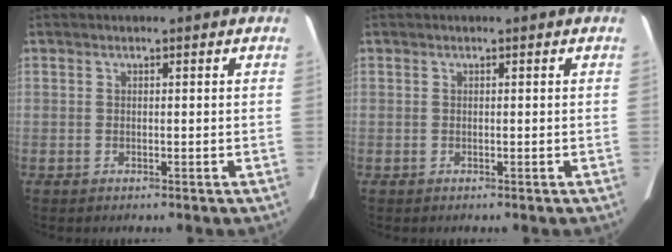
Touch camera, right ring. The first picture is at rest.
{"total": 0.0}